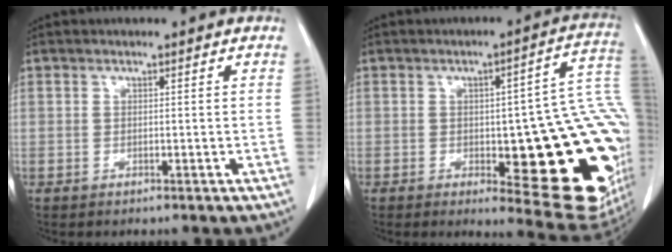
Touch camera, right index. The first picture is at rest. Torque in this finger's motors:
{"motor_torque": [1.44, -0.70, 0.44, 0.12]}